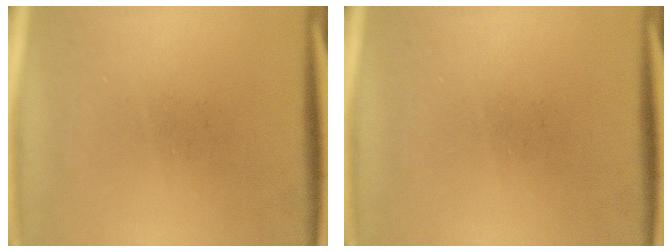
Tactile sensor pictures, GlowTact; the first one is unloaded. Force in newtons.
{"total": 0.0}